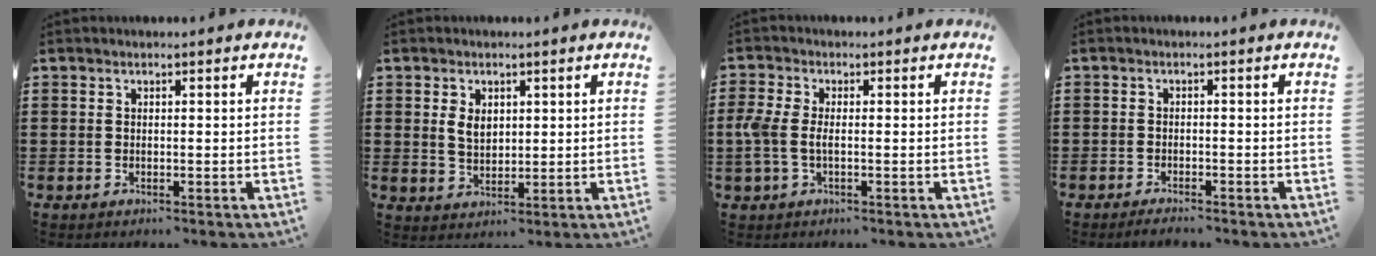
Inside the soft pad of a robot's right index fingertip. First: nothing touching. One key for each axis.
{"total": 3.4, "fx": 1.0, "fy": 2.3, "fz": 2.3, "tx": -0.052, "ty": 0.009, "tz": 0.017}
{"total": 3.4, "fx": -0.6, "fy": 1.6, "fz": 2.9, "tx": -0.082, "ty": -0.007, "tz": -0.019}
{"total": 1.4, "fx": -1.4, "fy": 0.1, "fz": 0.2, "tx": -0.007, "ty": 0.002, "tz": -0.028}